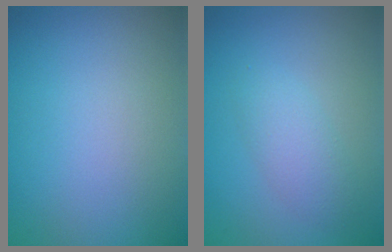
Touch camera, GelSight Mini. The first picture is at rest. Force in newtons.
{"total": 2.2, "press": 2.2, "slide": 0.1}